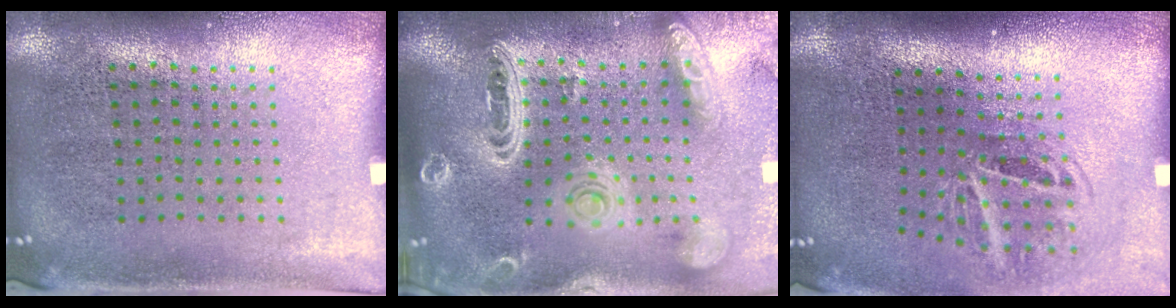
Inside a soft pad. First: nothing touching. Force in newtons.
{"total": 3.7, "press": 2.9, "slide": 2.2}
{"total": 2.0, "press": 1.3, "slide": 1.5}